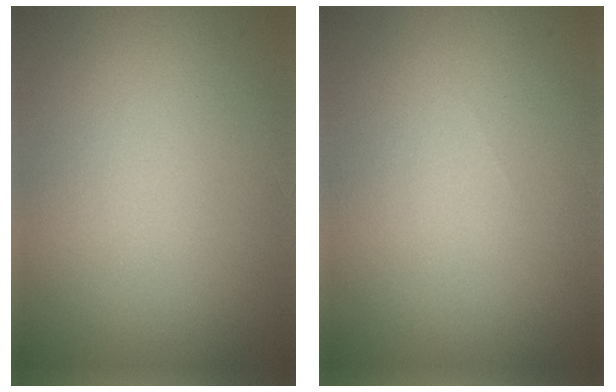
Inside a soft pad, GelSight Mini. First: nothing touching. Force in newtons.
{"total": 0.0}